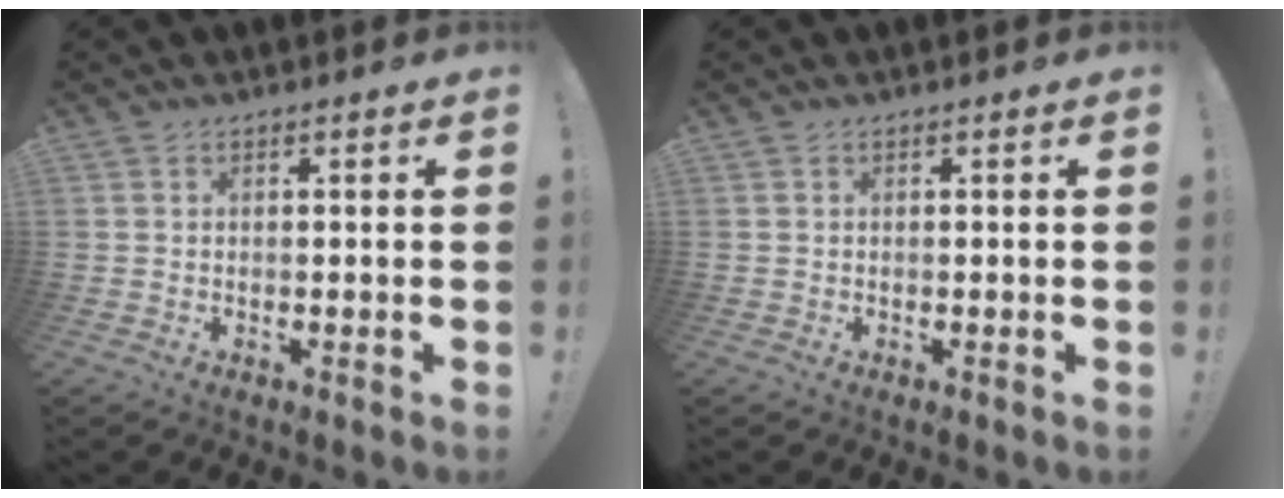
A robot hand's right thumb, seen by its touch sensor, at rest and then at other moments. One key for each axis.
{"total": 0.0}